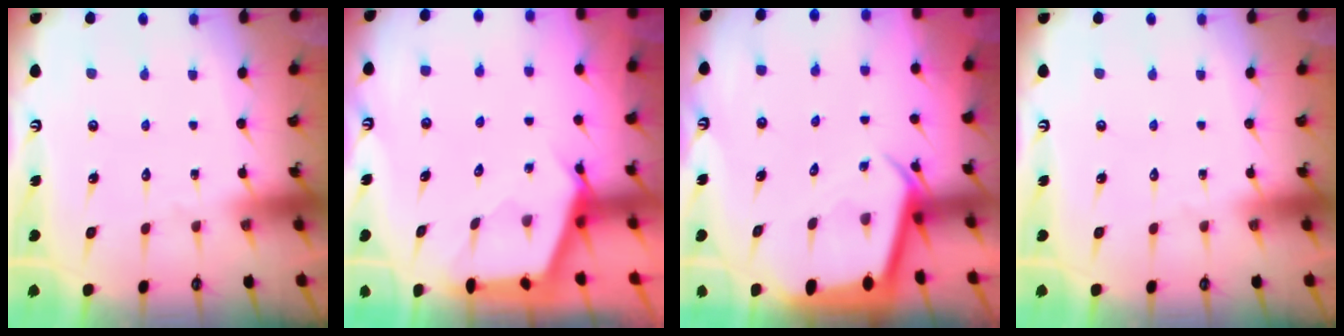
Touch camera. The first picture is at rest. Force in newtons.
{"total": 2.7, "press": 2.7, "slide": 0.3}
{"total": 3.7, "press": 3.7, "slide": 0.2}
{"total": 0.0}